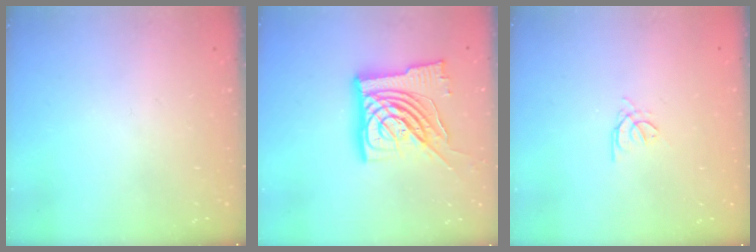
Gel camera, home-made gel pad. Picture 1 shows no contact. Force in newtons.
{"total": 19.1, "press": 18.9, "slide": 2.7}
{"total": 1.2, "press": 1.1, "slide": 0.4}